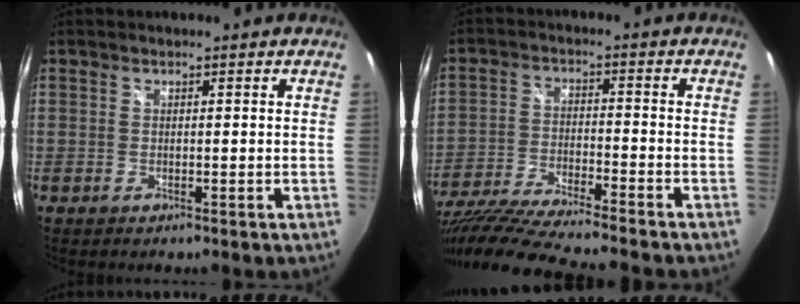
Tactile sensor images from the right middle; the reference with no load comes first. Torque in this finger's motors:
{"motor_torque": [1.06, -1.08, 0.44, 0.10]}